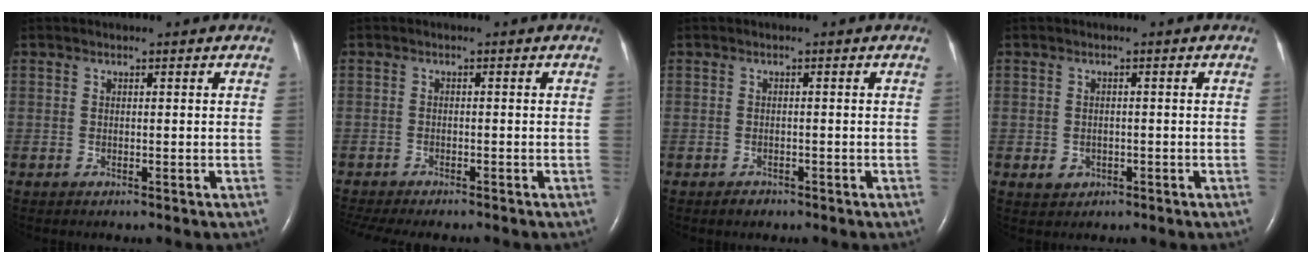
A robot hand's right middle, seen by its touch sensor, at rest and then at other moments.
{"total": 10.1, "force": [-8.9, 2.0, 4.4], "torque": [-0.073, -0.010, -0.125]}
{"total": 1.2, "force": [-0.9, 0.7, 0.3], "torque": [-0.008, 0.000, -0.013]}
{"total": 2.0, "force": [-0.7, 1.8, 0.7], "torque": [-0.012, 0.003, -0.001]}